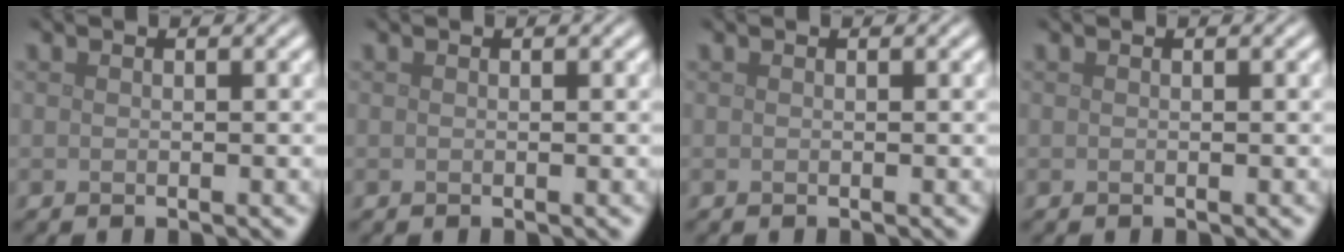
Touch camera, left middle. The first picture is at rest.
{"total": 0.0}
{"total": 0.0}
{"total": 0.0}